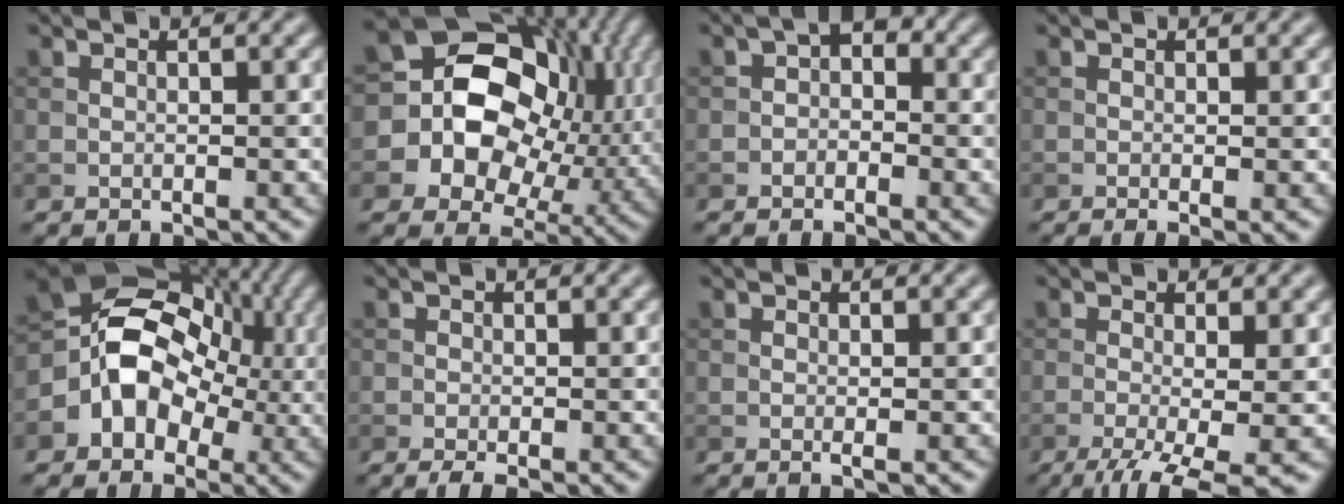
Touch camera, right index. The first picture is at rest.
{"total": 16.8, "force": [2.3, 13.6, 9.5], "torque": [-0.189, 0.010, 0.049]}
{"total": 2.0, "force": [-0.7, 1.4, 1.3], "torque": [-0.013, 0.006, -0.018]}
{"total": 1.5, "force": [-0.3, 0.4, 1.4], "torque": [-0.019, -0.008, -0.007]}
{"total": 9.5, "force": [-0.9, 7.5, 5.8], "torque": [-0.080, 0.013, -0.037]}
{"total": 1.6, "force": [-0.9, 0.5, 1.2], "torque": [-0.022, -0.003, -0.017]}
{"total": 0.7, "force": [-0.1, 0.1, 0.7], "torque": [-0.011, -0.004, -0.002]}
{"total": 7.4, "force": [-3.2, 2.1, 6.3], "torque": [-0.110, -0.017, -0.047]}